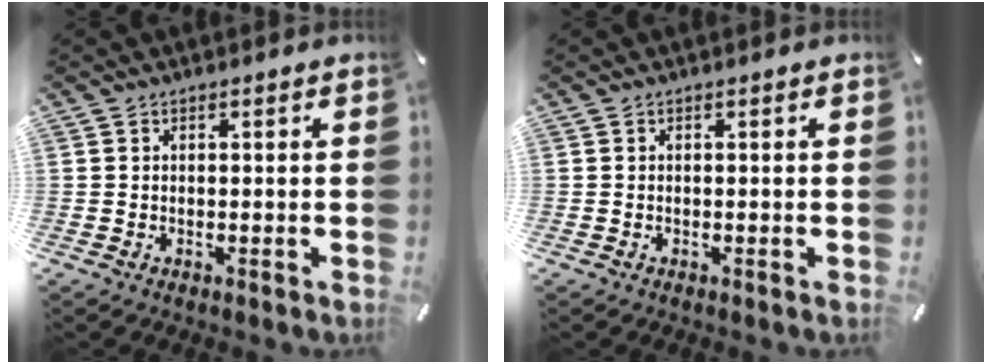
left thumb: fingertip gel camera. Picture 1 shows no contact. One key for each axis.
{"total": 0.0}